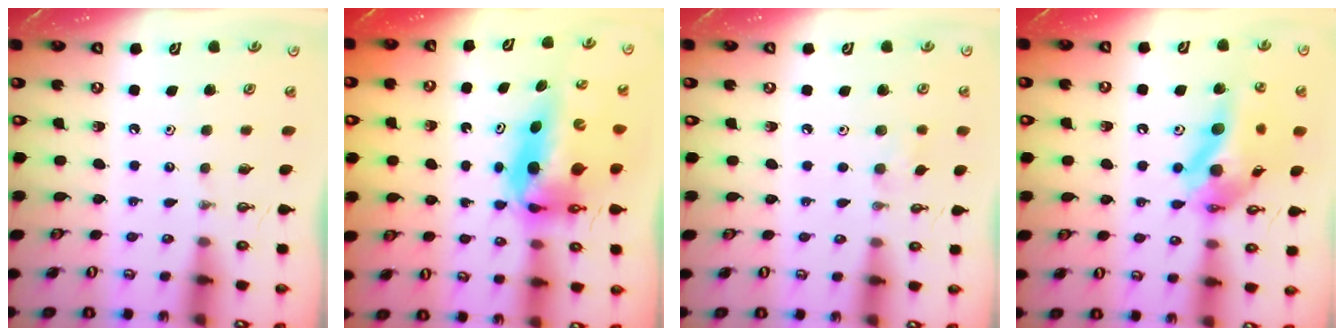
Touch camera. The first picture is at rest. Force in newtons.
{"total": 10.0, "press": 9.8, "slide": 2.2}
{"total": 5.8, "press": 5.7, "slide": 0.8}
{"total": 15.6, "press": 15.5, "slide": 1.7}